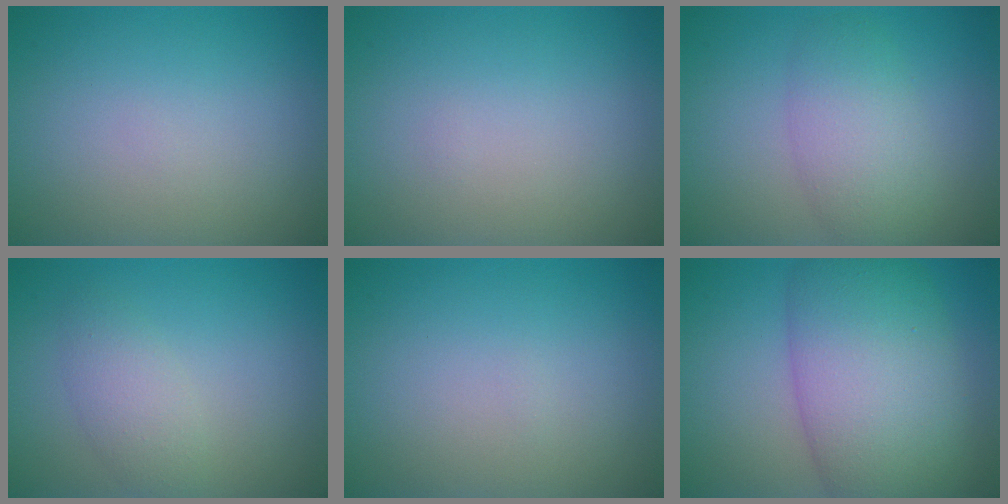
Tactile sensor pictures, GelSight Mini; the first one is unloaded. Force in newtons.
{"total": 0.0}
{"total": 4.2, "press": 4.2, "slide": 0.0}
{"total": 2.3, "press": 2.3, "slide": 0.1}
{"total": 0.0}
{"total": 10.8, "press": 10.8, "slide": 0.4}